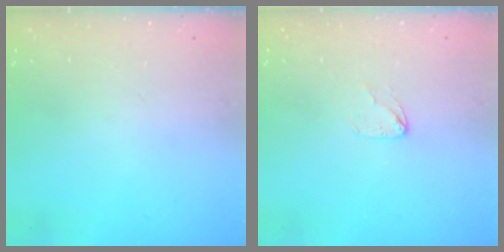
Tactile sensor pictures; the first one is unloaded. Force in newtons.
{"total": 3.8, "press": 3.8, "slide": 0.4}